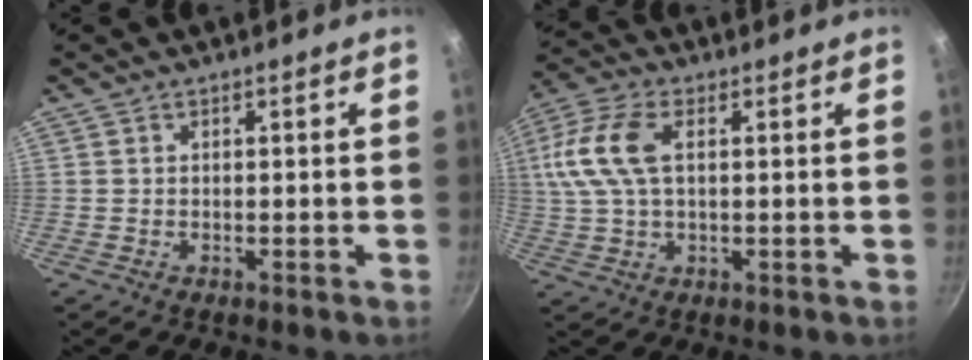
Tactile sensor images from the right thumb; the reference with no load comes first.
{"total": 13.0, "force": [2.7, 7.2, 10.5], "torque": [-0.222, 0.021, 0.042]}